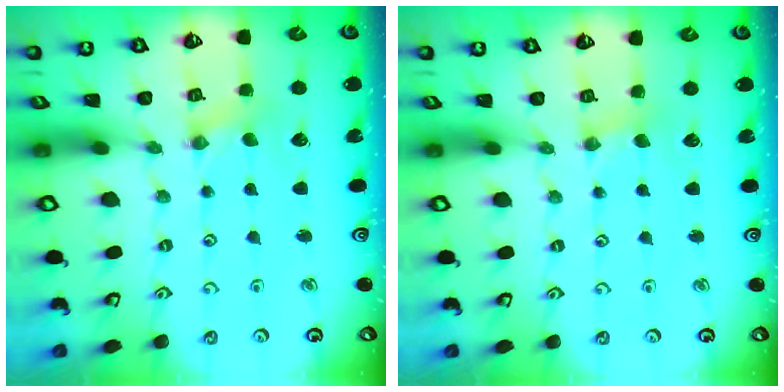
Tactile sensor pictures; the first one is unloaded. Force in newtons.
{"total": 1.1, "press": 1.1, "slide": 0.2}